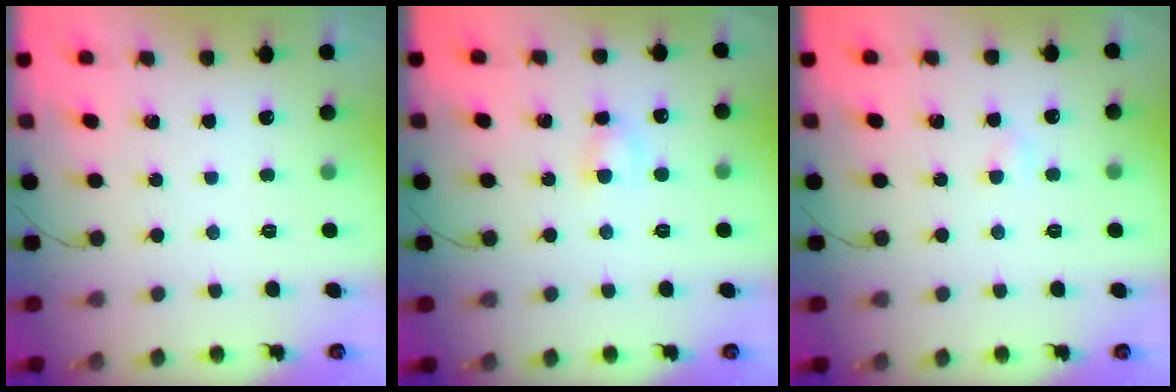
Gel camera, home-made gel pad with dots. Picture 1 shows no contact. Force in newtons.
{"total": 2.7, "press": 2.5, "slide": 1.0}
{"total": 2.4, "press": 2.3, "slide": 0.8}